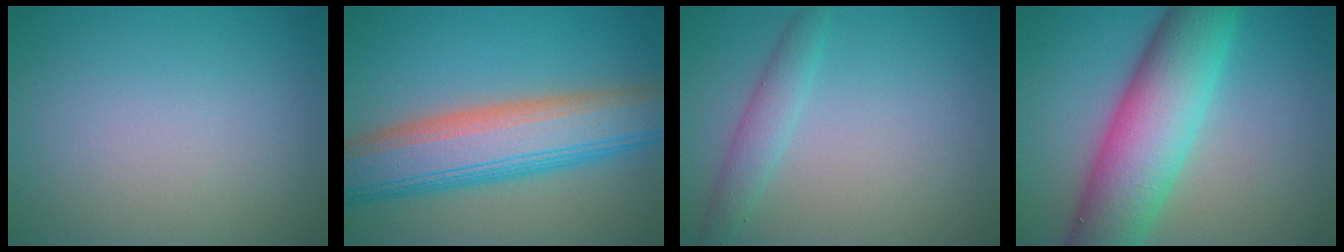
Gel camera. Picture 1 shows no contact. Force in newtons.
{"total": 9.7, "press": 9.7, "slide": 0.7}
{"total": 2.2, "press": 2.2, "slide": 0.0}
{"total": 10.7, "press": 10.7, "slide": 0.4}